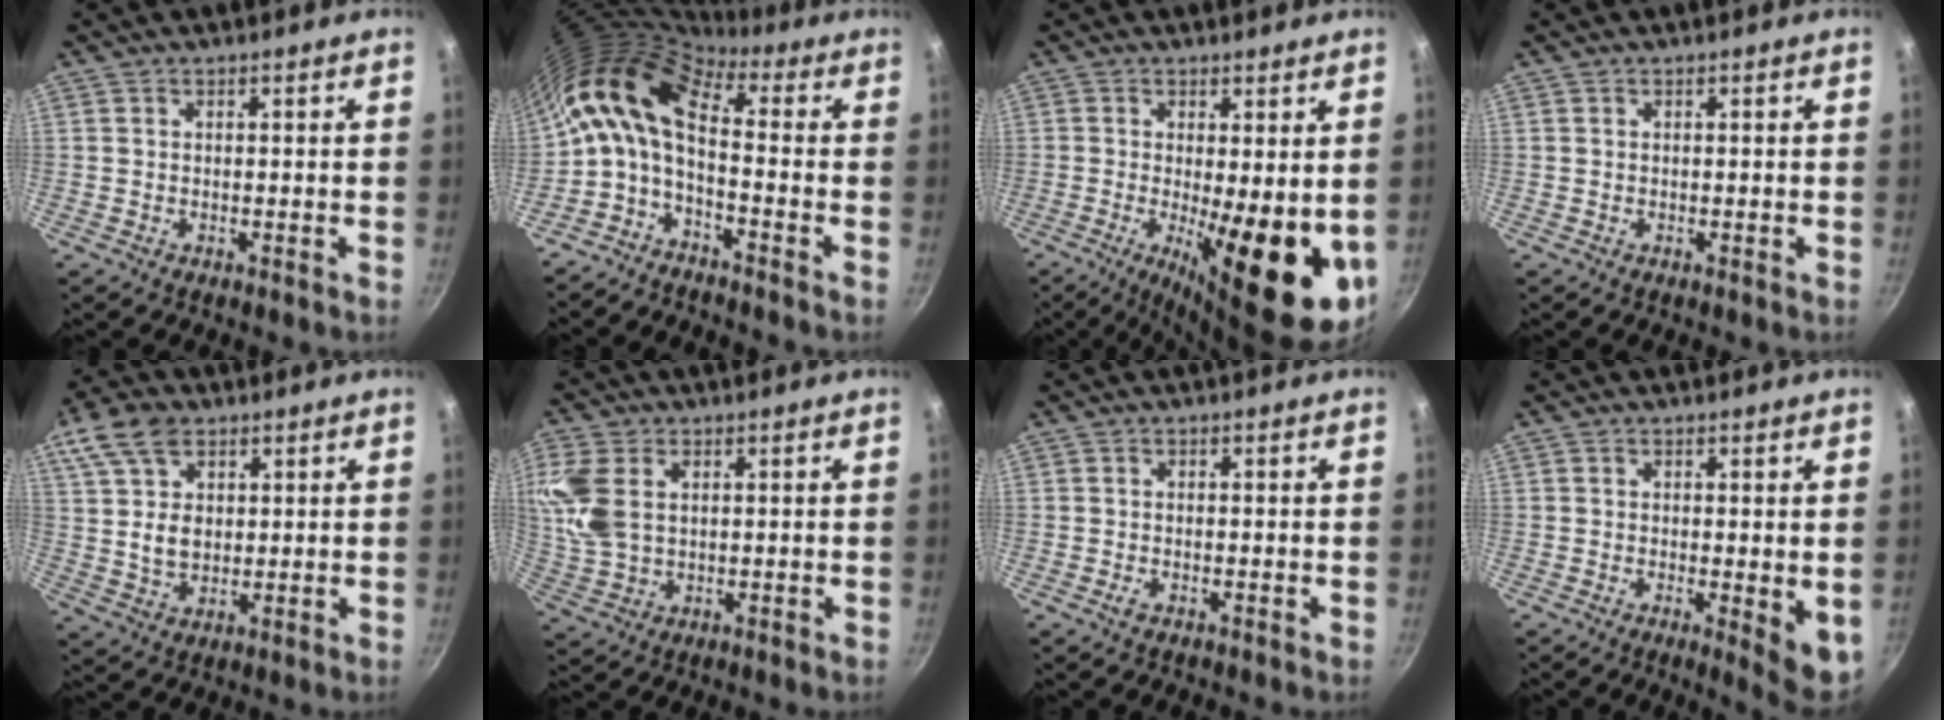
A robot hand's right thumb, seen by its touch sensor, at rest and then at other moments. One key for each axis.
{"total": 12.5, "fx": 0.5, "fy": 6.0, "fz": 11.0, "tx": -0.223, "ty": 0.025, "tz": -0.008}
{"total": 15.7, "fx": -1.9, "fy": 4.9, "fz": 14.8, "tx": -0.189, "ty": -0.025, "tz": -0.017}
{"total": 0.0}
{"total": 11.5, "fx": 4.6, "fy": 7.8, "fz": 7.1, "tx": -0.112, "ty": -0.012, "tz": 0.084}
{"total": 9.9, "fx": 2.2, "fy": 6.5, "fz": 7.1, "tx": -0.152, "ty": 0.000, "tz": 0.047}
{"total": 0.9, "fx": -0.5, "fy": 0.4, "fz": 0.7, "tx": -0.018, "ty": 0.002, "tz": -0.011}
{"total": 5.9, "fx": -0.4, "fy": 1.6, "fz": 5.6, "tx": -0.066, "ty": -0.011, "tz": -0.003}